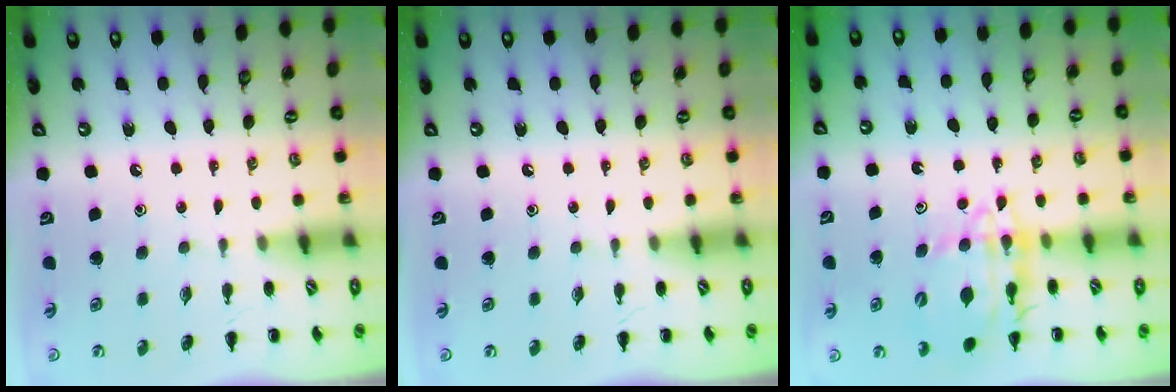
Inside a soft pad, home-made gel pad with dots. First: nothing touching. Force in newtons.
{"total": 0.0}
{"total": 12.5, "press": 12.1, "slide": 3.3}